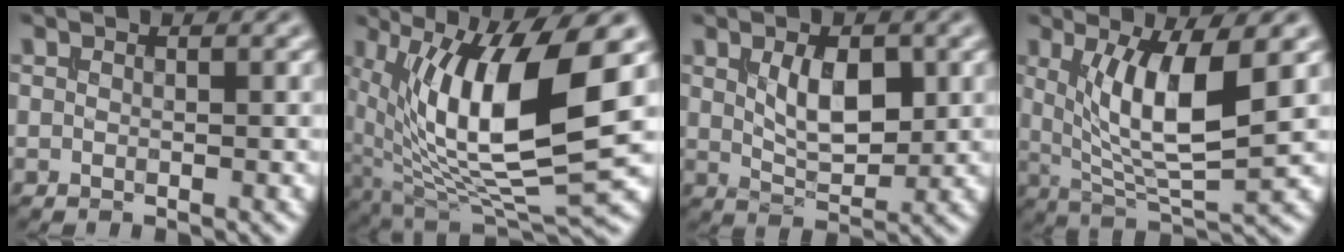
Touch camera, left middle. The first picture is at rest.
{"total": 13.3, "force": [3.1, 4.1, 12.2], "torque": [-0.214, -0.008, 0.059]}
{"total": 4.3, "force": [1.0, 2.2, 3.6], "torque": [-0.070, -0.003, 0.021]}
{"total": 7.7, "force": [1.8, 2.2, 7.1], "torque": [-0.128, -0.017, 0.040]}